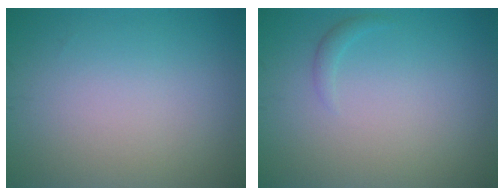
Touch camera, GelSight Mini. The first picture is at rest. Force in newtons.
{"total": 0.7, "press": 0.7, "slide": 0.1}